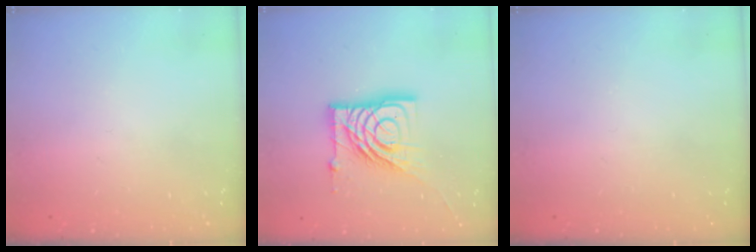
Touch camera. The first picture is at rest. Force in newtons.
{"total": 15.9, "press": 15.8, "slide": 1.4}
{"total": 0.0}